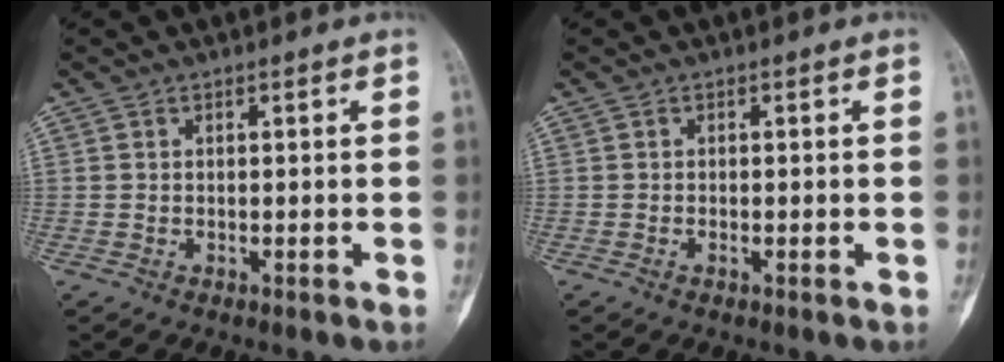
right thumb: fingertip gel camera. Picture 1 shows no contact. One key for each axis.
{"total": 0.6, "fx": -0.2, "fy": 0.2, "fz": 0.6, "tx": -0.012, "ty": 0.002, "tz": -0.004}